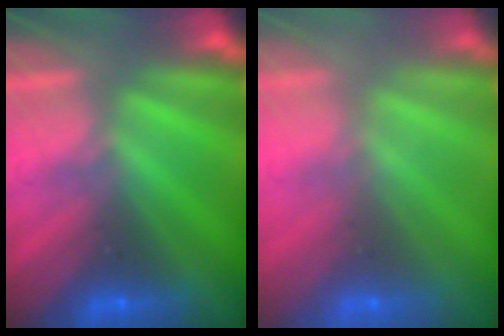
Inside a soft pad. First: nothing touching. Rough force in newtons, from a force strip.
{"total": 7.8}